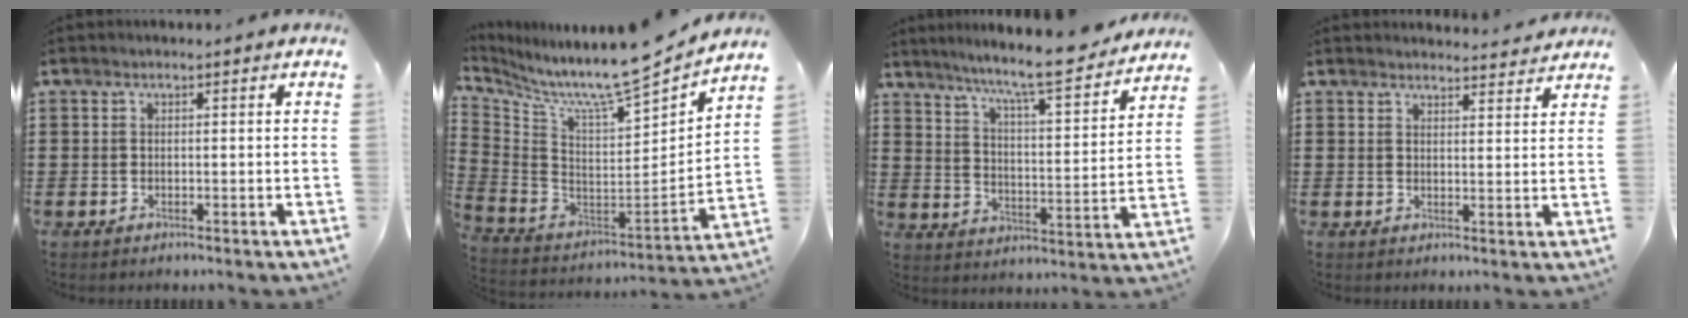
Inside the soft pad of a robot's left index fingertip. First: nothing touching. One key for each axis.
{"total": 8.9, "fx": 7.9, "fy": 0.1, "fz": 4.1, "tx": -0.099, "ty": -0.081, "tz": 0.121}
{"total": 8.1, "fx": 7.3, "fy": -0.5, "fz": 3.6, "tx": -0.081, "ty": -0.057, "tz": 0.113}
{"total": 3.0, "fx": 3.0, "fy": 0.1, "fz": 0.3, "tx": -0.006, "ty": -0.013, "tz": 0.054}